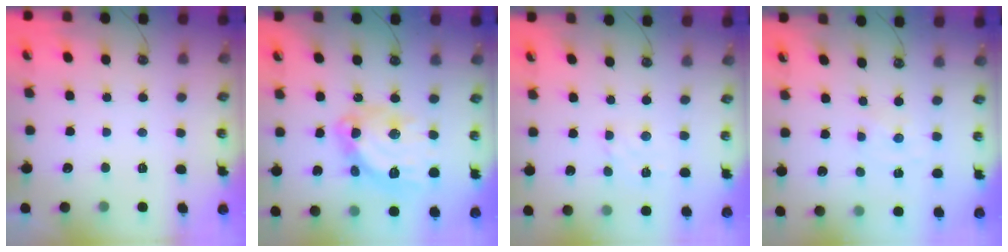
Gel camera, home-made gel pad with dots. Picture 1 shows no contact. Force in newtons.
{"total": 17.2, "press": 17.1, "slide": 1.7}
{"total": 3.4, "press": 3.4, "slide": 0.6}
{"total": 0.0}